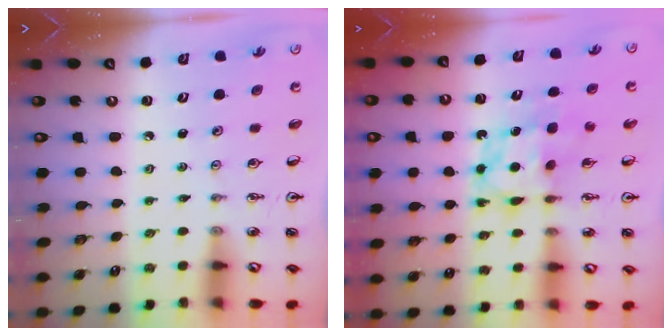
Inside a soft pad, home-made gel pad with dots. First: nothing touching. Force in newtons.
{"total": 6.5, "press": 6.5, "slide": 0.5}